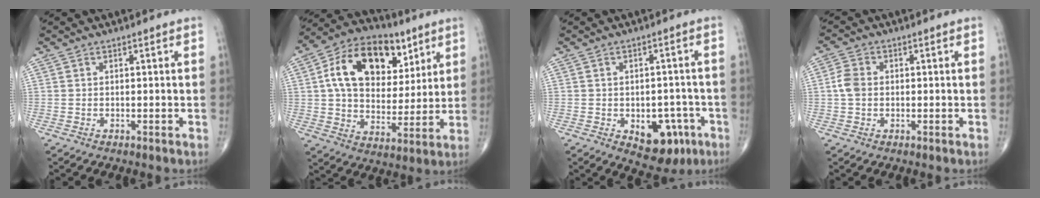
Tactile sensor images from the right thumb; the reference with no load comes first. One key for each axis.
{"total": 19.6, "fx": 7.0, "fy": 12.9, "fz": 13.0, "tx": -0.187, "ty": -0.007, "tz": 0.115}
{"total": 9.8, "fx": -3.9, "fy": 6.1, "fz": 6.6, "tx": -0.046, "ty": 0.022, "tz": -0.039}
{"total": 3.7, "fx": 0.0, "fy": 2.8, "fz": 2.4, "tx": -0.049, "ty": 0.008, "tz": -0.007}